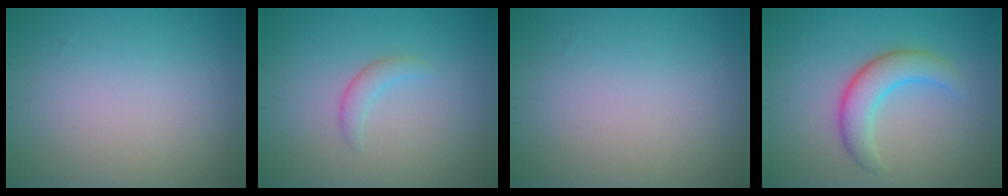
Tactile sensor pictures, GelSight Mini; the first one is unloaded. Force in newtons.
{"total": 1.4, "press": 1.4, "slide": 0.2}
{"total": 0.0}
{"total": 4.0, "press": 4.0, "slide": 0.2}